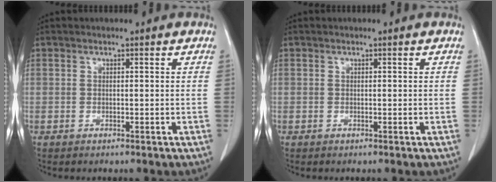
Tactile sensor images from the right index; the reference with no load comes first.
{"total": 0.0}